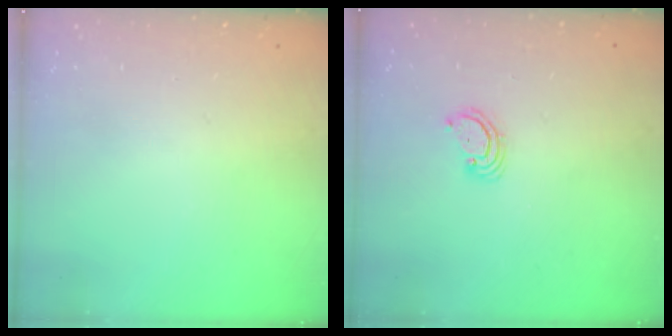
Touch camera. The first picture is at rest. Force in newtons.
{"total": 3.0, "press": 3.0, "slide": 0.3}